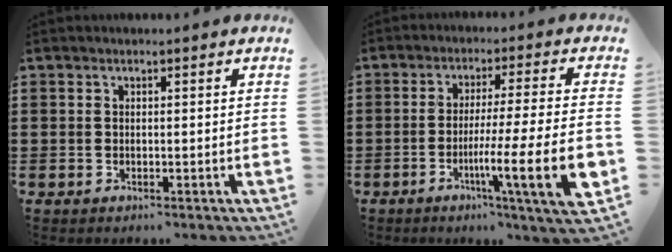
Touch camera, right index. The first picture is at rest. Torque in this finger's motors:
{"motor_torque": [0.75, 0.06, 0.50, 0.17]}